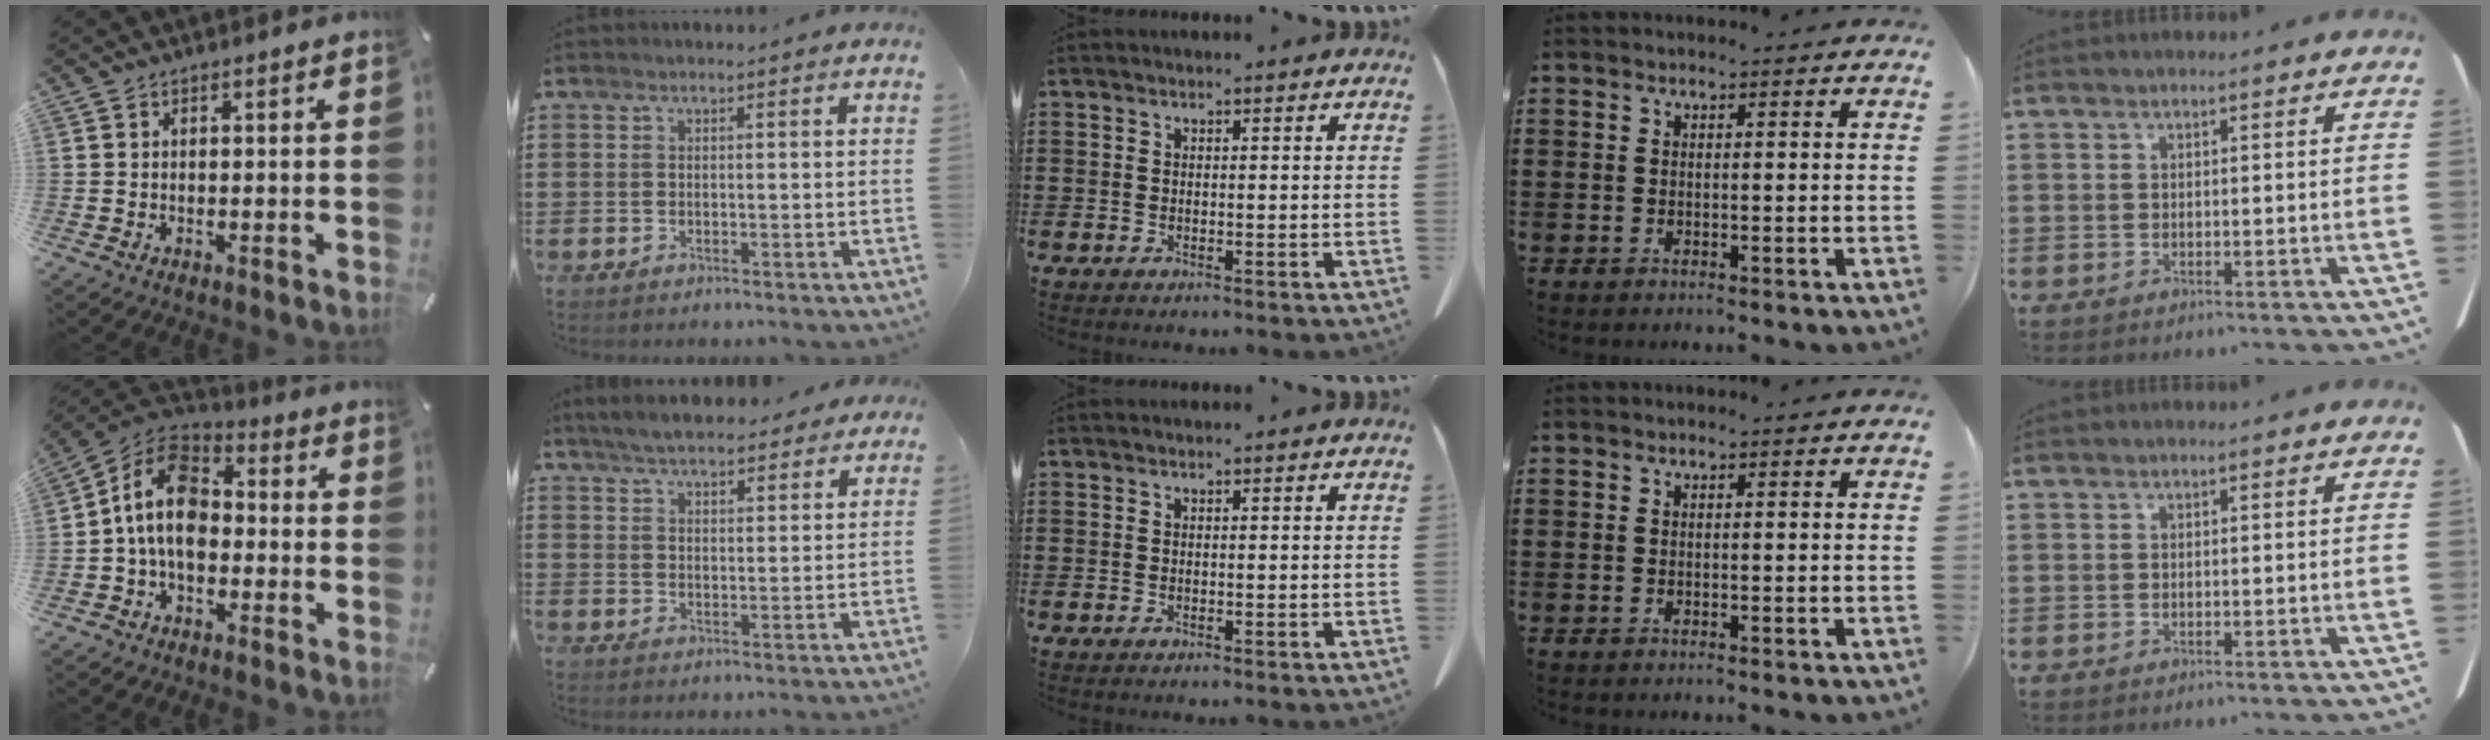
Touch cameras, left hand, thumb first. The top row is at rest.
{"thumb": {"total": 12.7, "force": [-1.9, 8.6, 9.1], "torque": [-0.197, 0.015, -0.039]}, "index": {"total": 5.1, "force": [4.8, 1.0, 1.3], "torque": [-0.044, -0.010, 0.088]}}